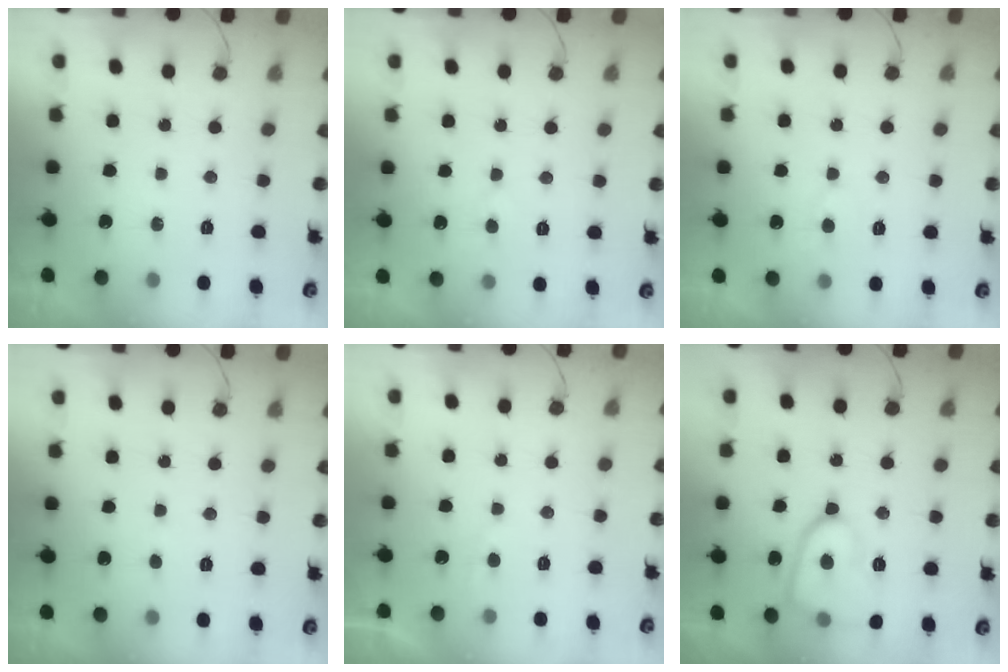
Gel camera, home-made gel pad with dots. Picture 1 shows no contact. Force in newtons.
{"total": 2.6, "press": 2.6, "slide": 0.2}
{"total": 5.6, "press": 5.6, "slide": 0.3}
{"total": 0.7, "press": 0.7, "slide": 0.1}
{"total": 1.4, "press": 1.4, "slide": 0.2}
{"total": 12.7, "press": 12.6, "slide": 1.4}